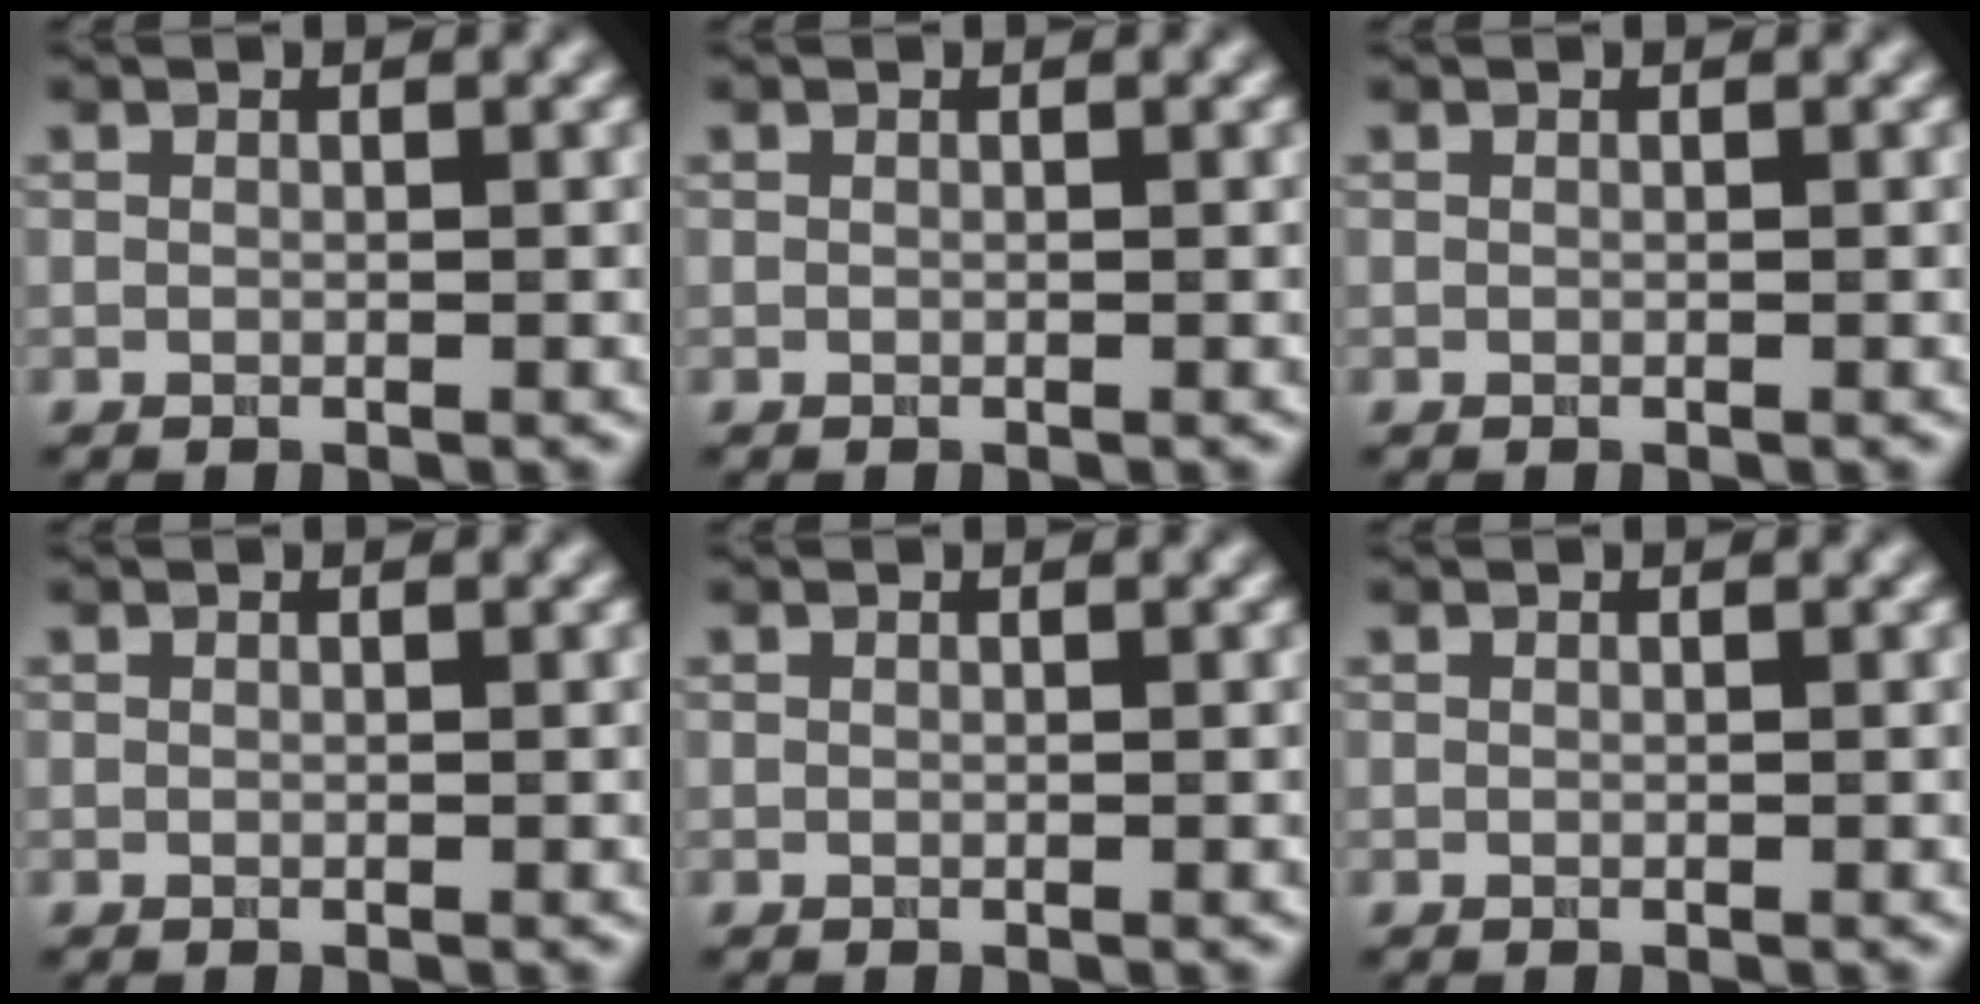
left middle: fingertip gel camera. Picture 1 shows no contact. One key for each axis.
{"total": 0.0}
{"total": 0.0}
{"total": 0.0}
{"total": 0.0}
{"total": 0.0}